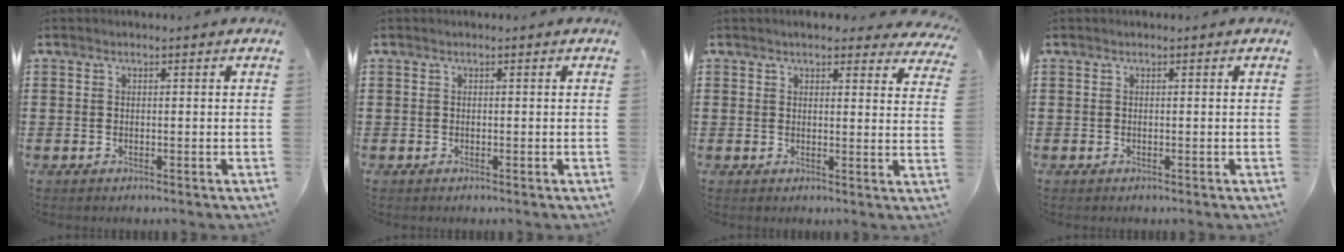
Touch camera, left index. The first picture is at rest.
{"total": 0.0}
{"total": 3.7, "force": [3.4, 0.8, 1.2], "torque": [-0.024, -0.008, 0.061]}
{"total": 0.0}